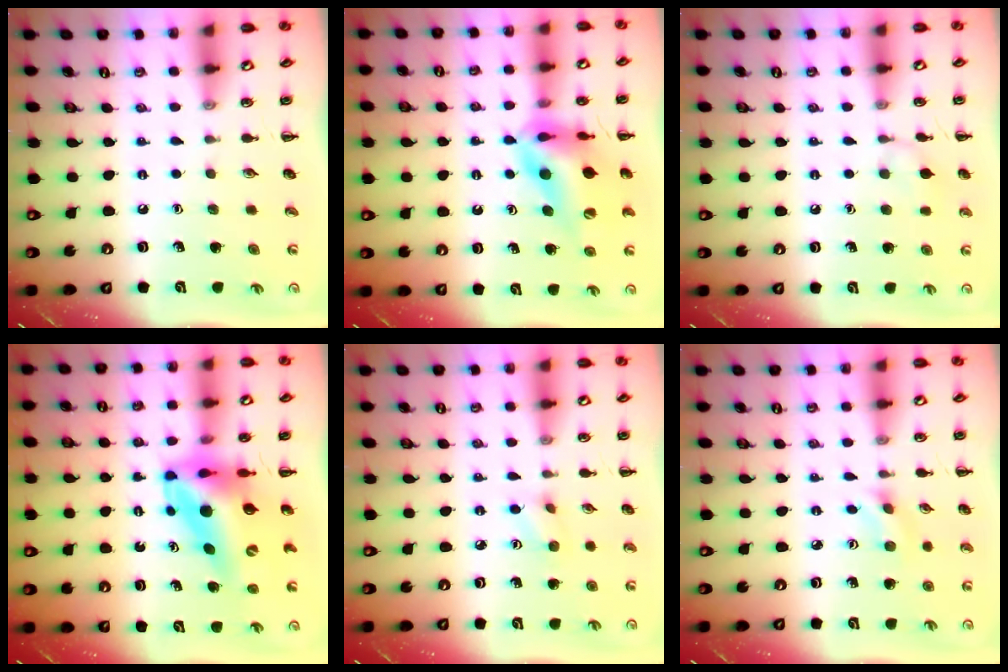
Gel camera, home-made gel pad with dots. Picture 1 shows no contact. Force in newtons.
{"total": 14.5, "press": 13.9, "slide": 4.1}
{"total": 6.9, "press": 6.6, "slide": 2.0}
{"total": 12.3, "press": 11.8, "slide": 3.6}
{"total": 3.5, "press": 3.4, "slide": 0.7}
{"total": 1.9, "press": 1.7, "slide": 0.8}